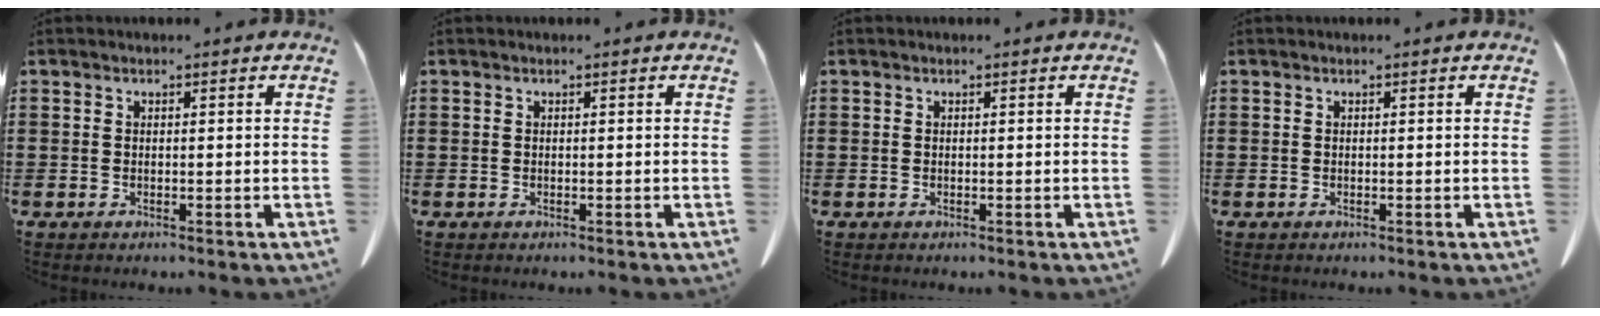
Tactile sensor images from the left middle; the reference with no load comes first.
{"total": 0.0}
{"total": 0.0}
{"total": 0.0}